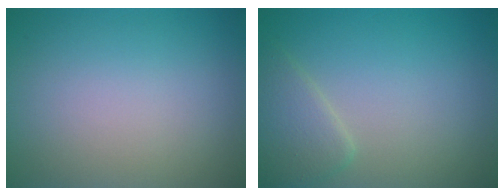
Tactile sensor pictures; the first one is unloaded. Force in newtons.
{"total": 2.6, "press": 2.6, "slide": 0.1}